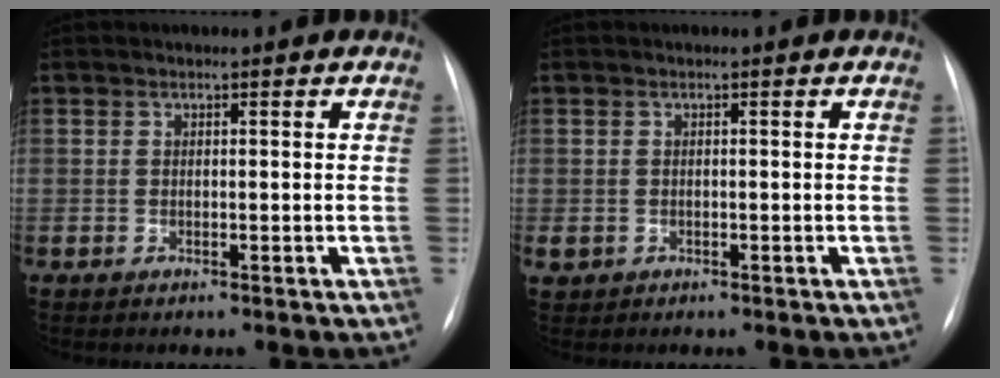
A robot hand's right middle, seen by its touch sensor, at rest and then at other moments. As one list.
[{"total": 1.5, "force": [-0.4, 1.3, 0.6], "torque": [-0.012, 0.003, 0.002]}]